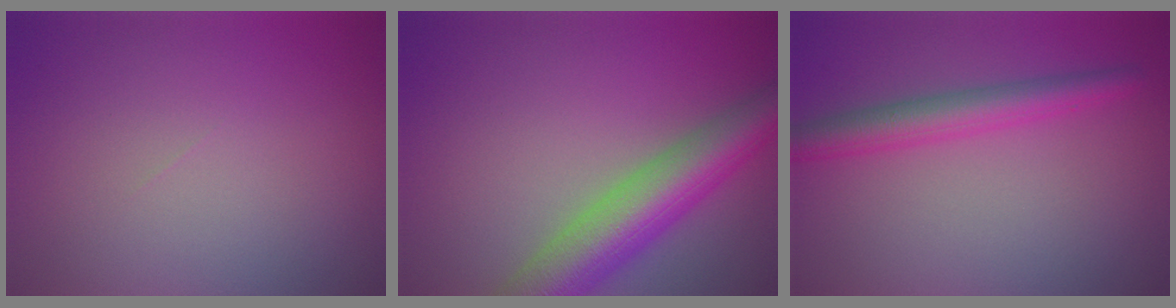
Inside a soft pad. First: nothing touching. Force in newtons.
{"total": 8.1, "press": 8.1, "slide": 0.4}
{"total": 3.6, "press": 3.6, "slide": 0.3}